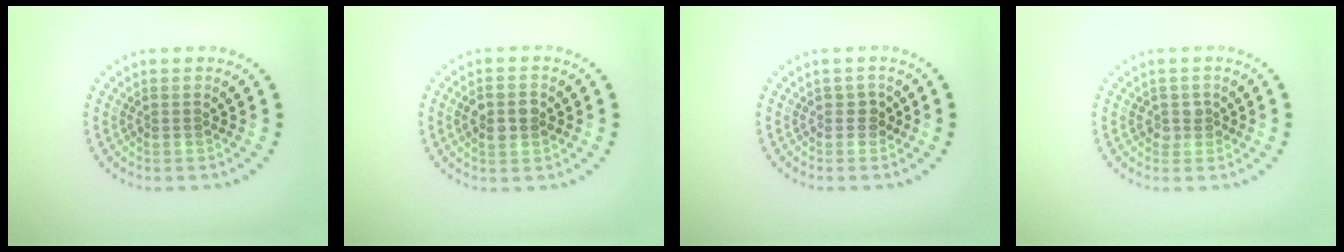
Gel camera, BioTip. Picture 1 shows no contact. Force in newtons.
{"total": 2.8, "press": 2.8, "slide": 0.1}
{"total": 1.1, "press": 0.9, "slide": 0.6}
{"total": 1.4, "press": 1.2, "slide": 0.7}